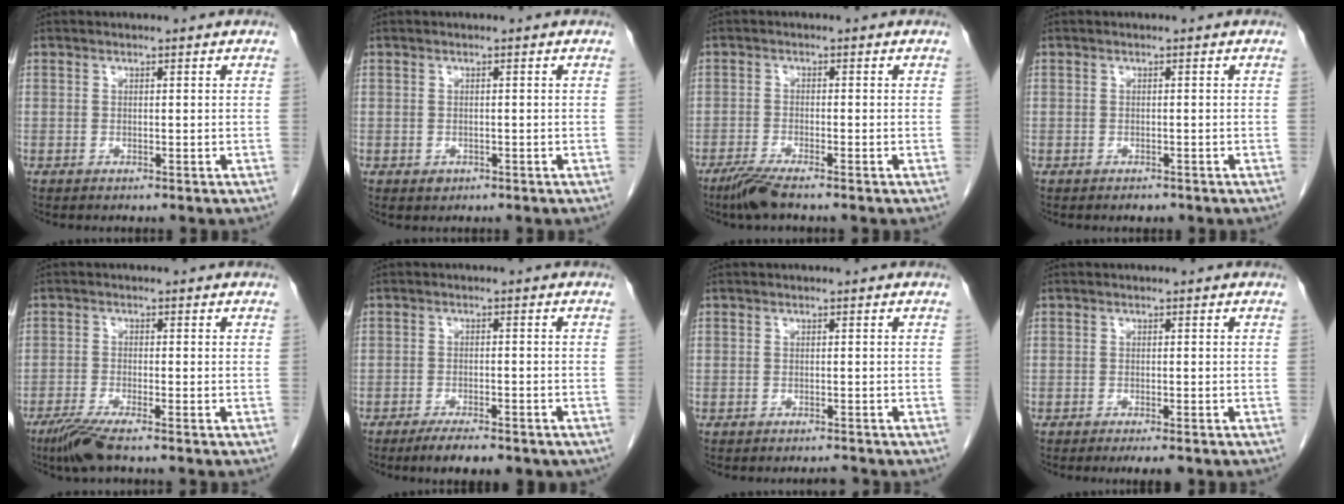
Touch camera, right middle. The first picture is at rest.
{"total": 1.0, "force": [-0.4, 0.8, 0.3], "torque": [-0.006, 0.002, 0.000]}
{"total": 3.8, "force": [-3.0, 0.1, 2.3], "torque": [-0.053, -0.011, -0.061]}
{"total": 1.1, "force": [-0.8, 0.5, 0.4], "torque": [-0.010, -0.002, -0.008]}
{"total": 4.8, "force": [-3.5, 0.0, 3.2], "torque": [-0.066, -0.014, -0.069]}
{"total": 6.8, "force": [-5.1, 1.8, 4.1], "torque": [-0.055, -0.009, -0.068]}
{"total": 1.1, "force": [-1.1, -0.1, 0.1], "torque": [-0.007, -0.006, -0.011]}
{"total": 3.0, "force": [-2.3, 0.5, 1.9], "torque": [-0.023, -0.008, -0.030]}